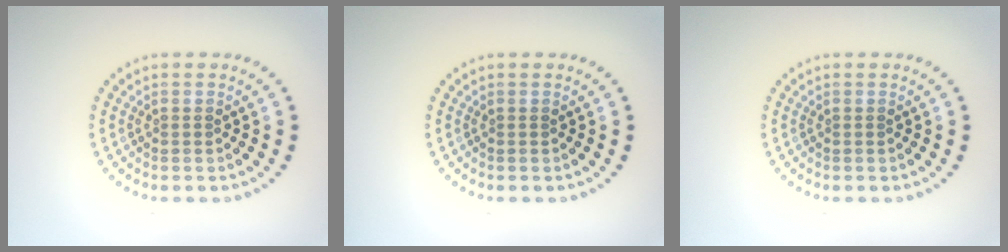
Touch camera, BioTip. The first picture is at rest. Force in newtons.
{"total": 0.0}
{"total": 0.0}